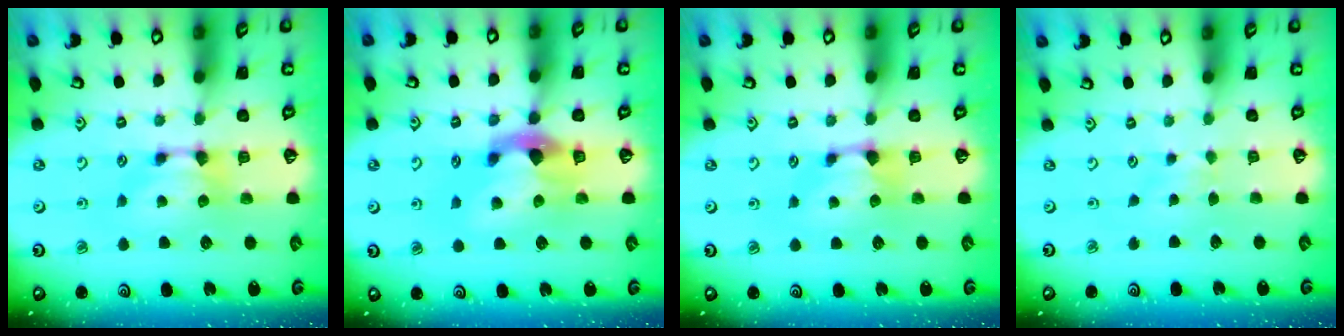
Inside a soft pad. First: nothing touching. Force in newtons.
{"total": 4.1, "press": 3.8, "slide": 1.6}
{"total": 0.9, "press": 0.7, "slide": 0.6}
{"total": 2.9, "press": 2.8, "slide": 0.6}